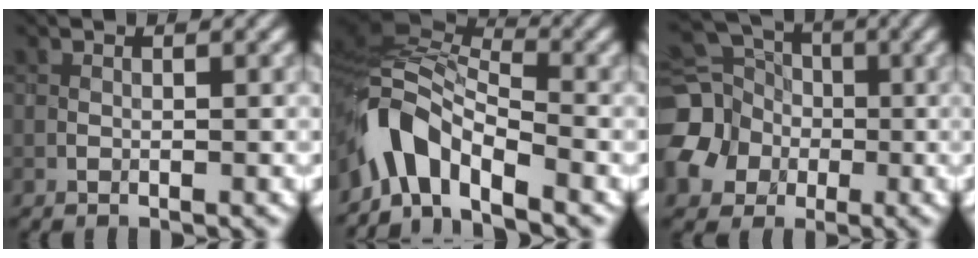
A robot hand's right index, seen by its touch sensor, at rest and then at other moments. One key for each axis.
{"total": 8.0, "fx": -4.6, "fy": 3.6, "fz": 5.5, "tx": -0.098, "ty": 0.014, "tz": -0.103}
{"total": 10.4, "fx": -1.8, "fy": 9.2, "fz": 4.4, "tx": -0.114, "ty": -0.007, "tz": -0.063}